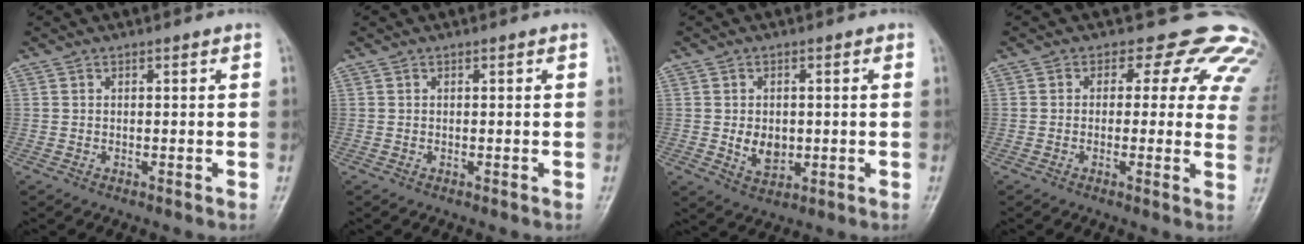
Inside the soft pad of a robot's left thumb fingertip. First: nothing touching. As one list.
[{"total": 0.0}, {"total": 5.1, "force": [-0.2, 3.8, 3.4], "torque": [-0.036, -0.005, 0.005]}, {"total": 13.7, "force": [8.4, 8.1, 7.2], "torque": [-0.028, -0.019, 0.066]}]